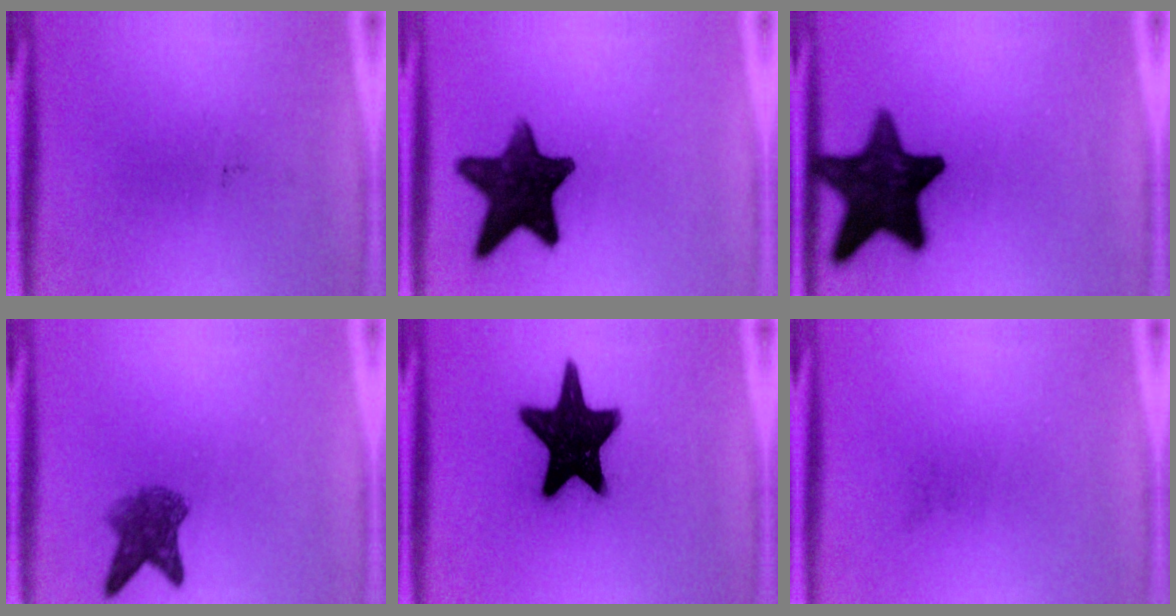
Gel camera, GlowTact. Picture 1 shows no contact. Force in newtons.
{"total": 13.9}
{"total": 16.9}
{"total": 5.3}
{"total": 18.7}
{"total": 0.0}